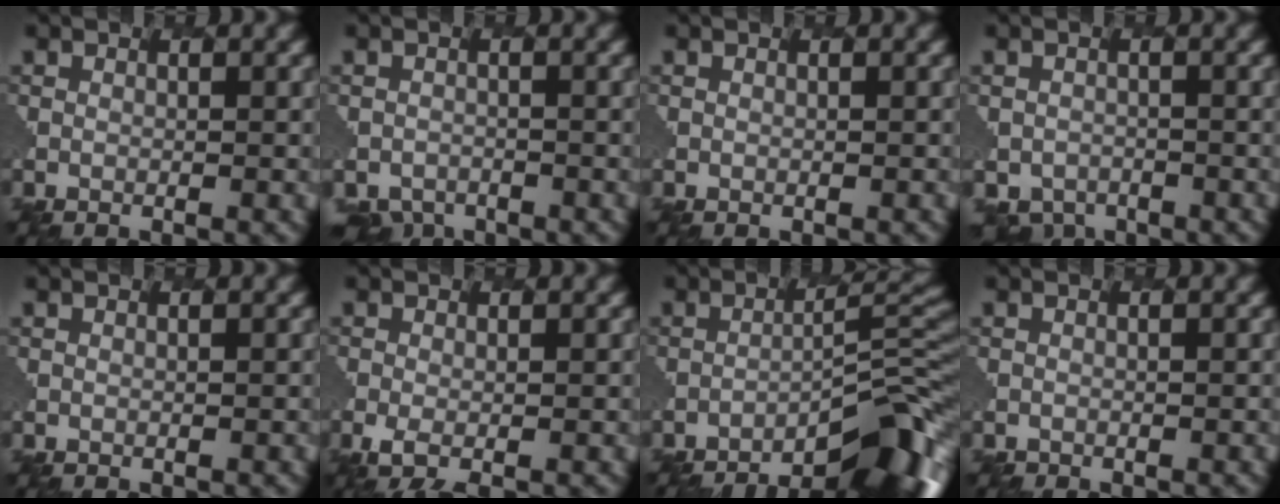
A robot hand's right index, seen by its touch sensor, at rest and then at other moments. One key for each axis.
{"total": 5.0, "fx": -4.7, "fy": 1.5, "fz": -0.6, "tx": -0.005, "ty": -0.005, "tz": -0.053}
{"total": 0.0}
{"total": 3.8, "fx": -3.4, "fy": 1.5, "fz": -0.8, "tx": -0.002, "ty": -0.008, "tz": -0.038}
{"total": 0.0}
{"total": 2.3, "fx": -1.6, "fy": 0.3, "fz": 1.7, "tx": -0.044, "ty": -0.001, "tz": -0.021}
{"total": 11.3, "fx": -8.6, "fy": 2.5, "fz": 6.9, "tx": -0.101, "ty": 0.019, "tz": -0.111}
{"total": 0.7, "fx": -0.5, "fy": 0.1, "fz": -0.5, "tx": 0.005, "ty": 0.004, "tz": -0.007}